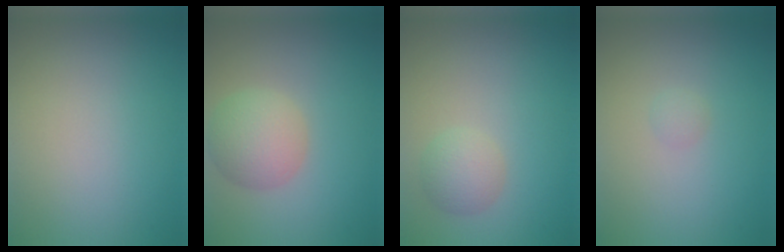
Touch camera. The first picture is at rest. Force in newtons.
{"total": 4.4, "press": 4.3, "slide": 0.5}
{"total": 2.4, "press": 2.4, "slide": 0.1}
{"total": 0.6, "press": 0.6, "slide": 0.0}